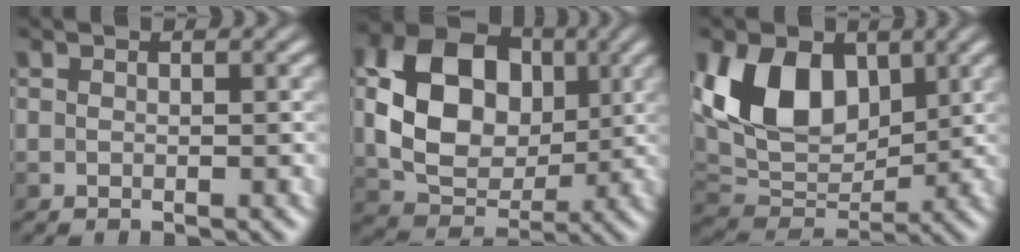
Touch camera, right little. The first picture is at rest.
{"total": 10.5, "force": [0.8, 7.6, 7.2], "torque": [-0.141, -0.001, 0.011]}
{"total": 8.5, "force": [2.2, 5.9, 5.6], "torque": [-0.113, -0.003, 0.033]}